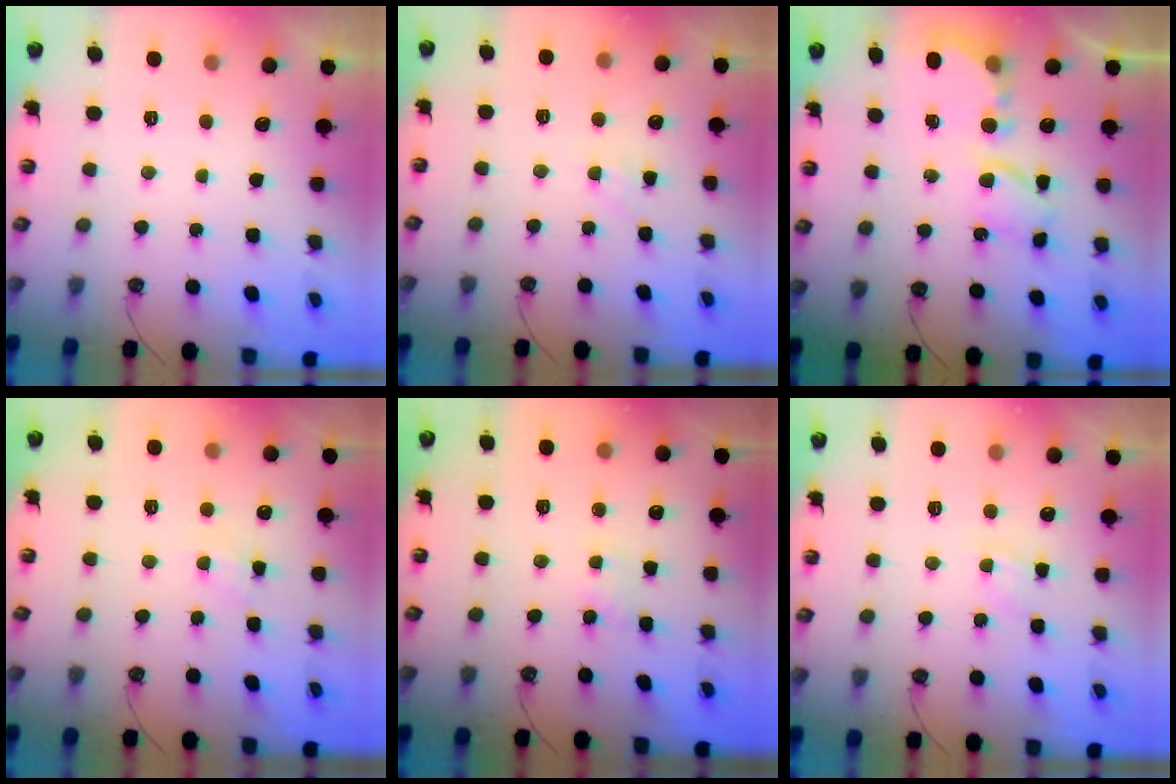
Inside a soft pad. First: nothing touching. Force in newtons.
{"total": 5.4, "press": 5.4, "slide": 0.7}
{"total": 6.1, "press": 6.1, "slide": 0.1}
{"total": 5.0, "press": 4.9, "slide": 0.6}
{"total": 1.9, "press": 1.9, "slide": 0.3}
{"total": 8.0, "press": 8.0, "slide": 0.7}